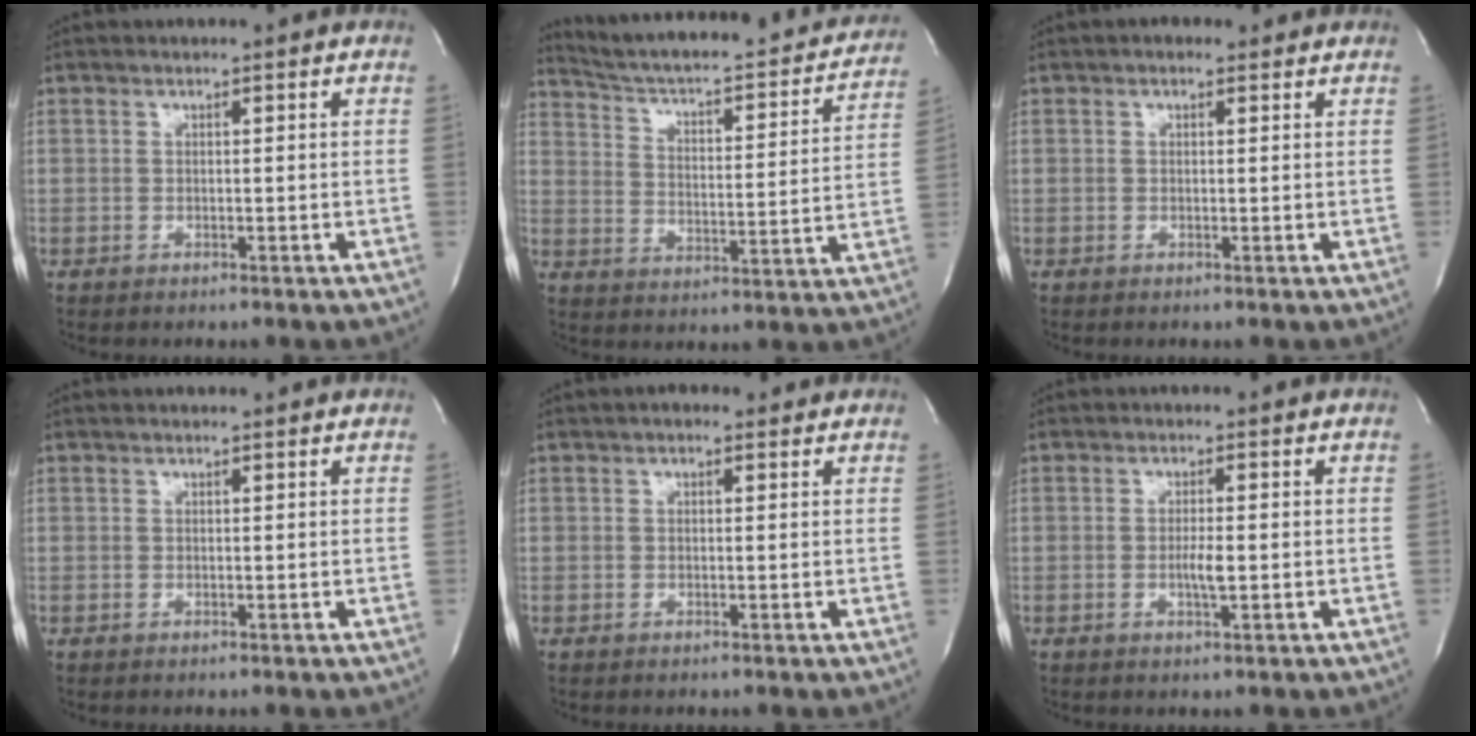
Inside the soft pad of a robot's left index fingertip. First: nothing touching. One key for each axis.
{"total": 24.8, "fx": 22.5, "fy": 4.3, "fz": 9.4, "tx": -0.141, "ty": -0.033, "tz": 0.293}
{"total": 1.8, "fx": 1.2, "fy": 1.0, "fz": 0.8, "tx": -0.016, "ty": 0.015, "tz": 0.011}
{"total": 1.0, "fx": 0.9, "fy": 0.1, "fz": 0.3, "tx": -0.011, "ty": 0.009, "tz": 0.013}
{"total": 2.1, "fx": 1.4, "fy": 1.2, "fz": 1.1, "tx": -0.018, "ty": 0.017, "tz": 0.014}
{"total": 2.5, "fx": -0.5, "fy": 0.3, "fz": 2.4, "tx": -0.049, "ty": -0.003, "tz": -0.008}